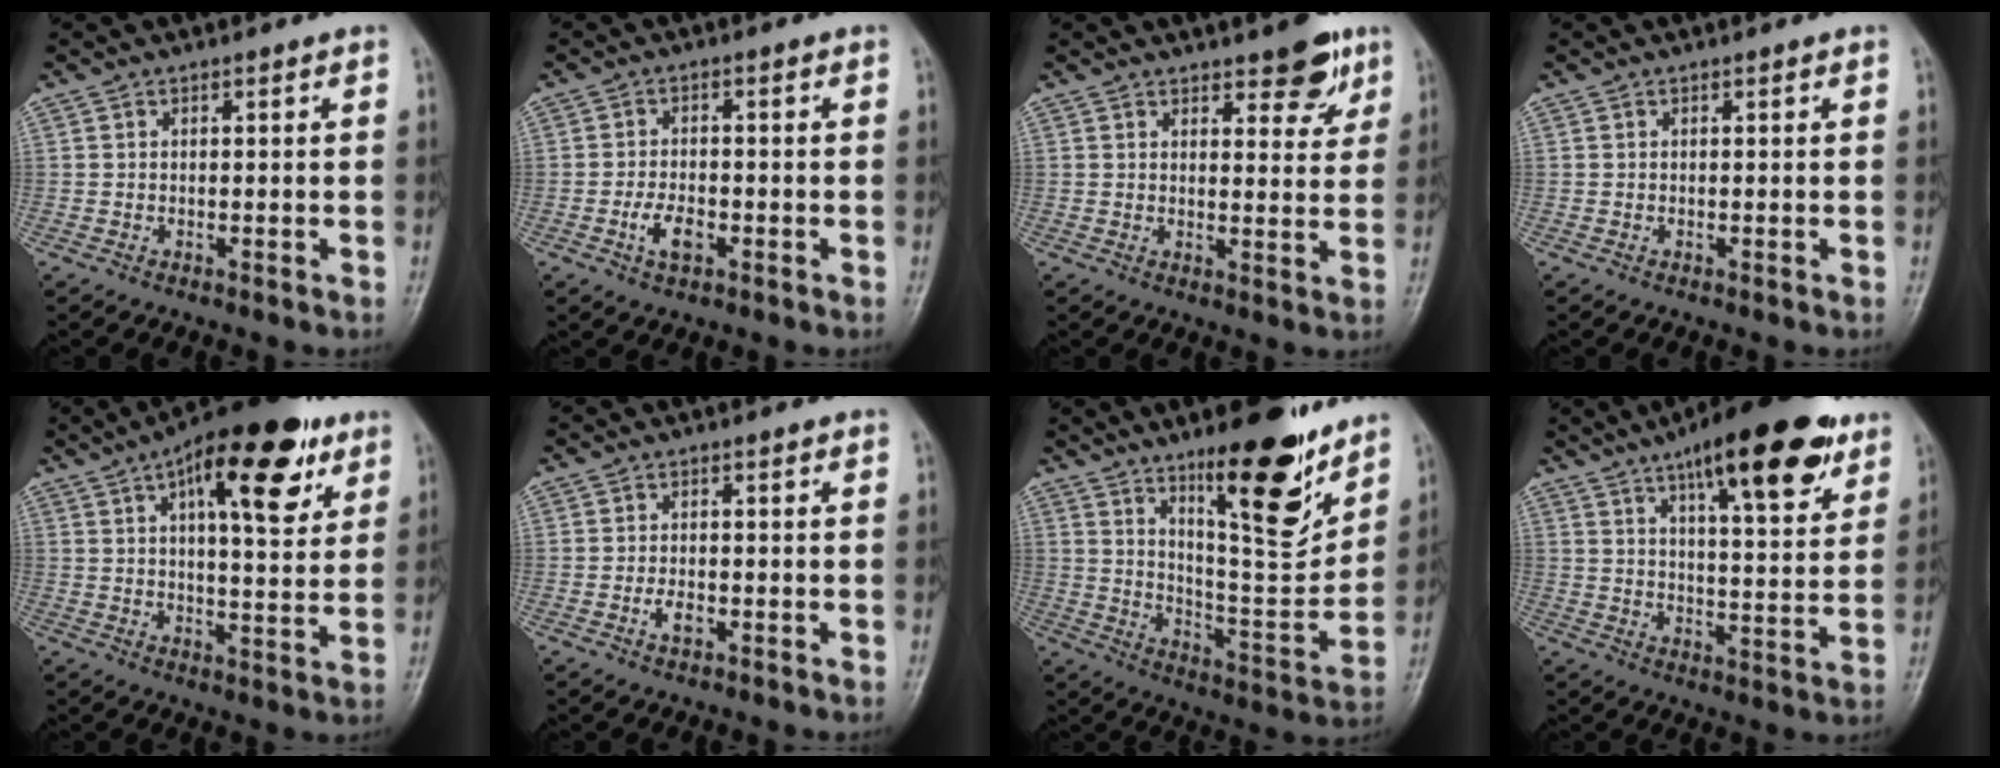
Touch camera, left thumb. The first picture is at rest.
{"total": 4.3, "force": [-1.7, 2.4, 3.2], "torque": [-0.059, 0.008, -0.032]}
{"total": 6.8, "force": [4.5, 2.8, 4.3], "torque": [-0.029, -0.025, 0.056]}
{"total": 0.0}
{"total": 18.8, "force": [8.9, 7.3, 14.9], "torque": [-0.190, -0.017, 0.127]}
{"total": 2.3, "force": [-0.8, 1.3, 1.7], "torque": [-0.030, 0.001, -0.016]}
{"total": 18.5, "force": [12.0, 4.9, 13.2], "torque": [-0.159, -0.089, 0.199]}
{"total": 20.0, "force": [11.9, 6.0, 15.0], "torque": [-0.194, -0.038, 0.177]}